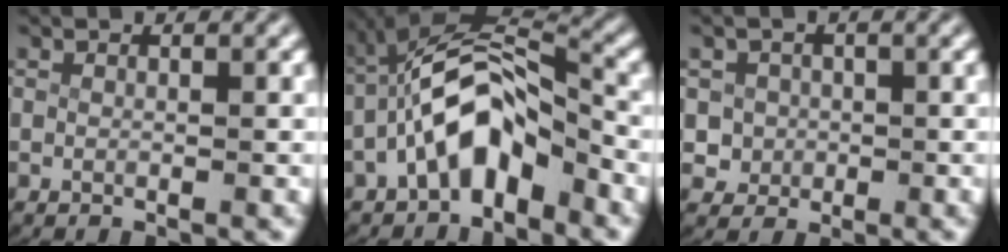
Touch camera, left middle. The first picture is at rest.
{"total": 7.5, "force": [-1.4, 4.6, 5.7], "torque": [-0.113, -0.007, -0.024]}
{"total": 4.5, "force": [-0.6, 4.3, 1.1], "torque": [-0.035, -0.014, -0.008]}